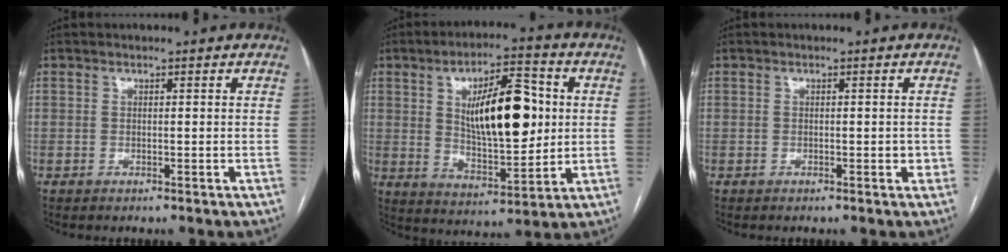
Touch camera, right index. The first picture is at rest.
{"total": 15.4, "force": [2.8, 5.3, 14.2], "torque": [-0.230, 0.009, 0.049]}
{"total": 1.1, "force": [-0.1, 0.7, 0.8], "torque": [-0.008, 0.003, 0.000]}